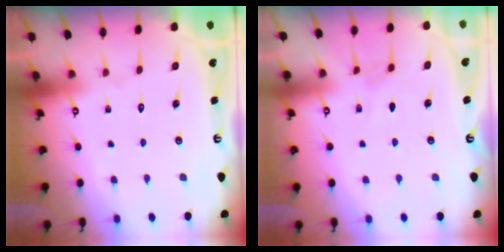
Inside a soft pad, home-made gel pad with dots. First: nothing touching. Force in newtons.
{"total": 4.0, "press": 4.0, "slide": 0.2}